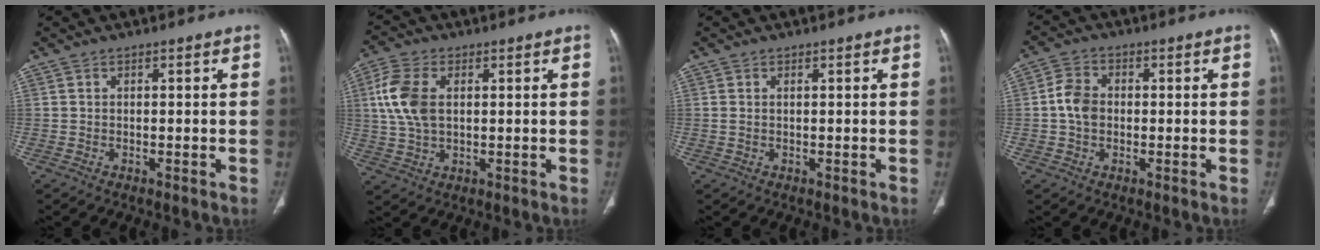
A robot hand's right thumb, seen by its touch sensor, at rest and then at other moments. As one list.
[{"total": 9.3, "force": [1.6, 5.6, 7.2], "torque": [-0.165, 0.007, 0.034]}, {"total": 0.9, "force": [0.1, 0.4, 0.8], "torque": [-0.029, 0.006, 0.007]}, {"total": 5.4, "force": [-0.3, 4.1, 3.5], "torque": [-0.064, 0.013, -0.011]}]